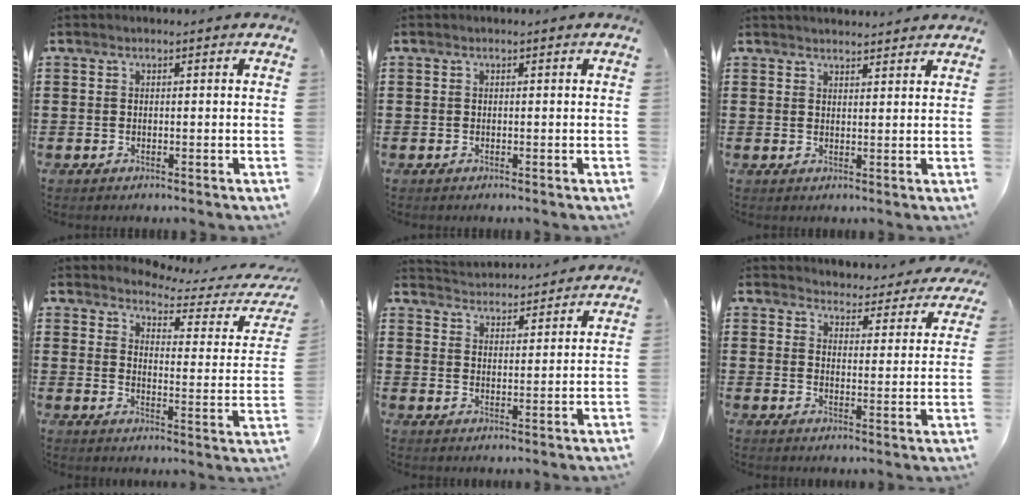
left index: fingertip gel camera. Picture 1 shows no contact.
{"total": 0.0}
{"total": 2.0, "force": [2.0, 0.0, -0.1], "torque": [-0.003, -0.002, 0.039]}
{"total": 3.2, "force": [3.0, 0.4, 1.2], "torque": [-0.036, -0.029, 0.042]}
{"total": 3.5, "force": [3.5, 0.1, -0.4], "torque": [-0.007, -0.021, 0.061]}
{"total": 4.1, "force": [4.1, 0.2, -0.1], "torque": [-0.013, -0.032, 0.068]}